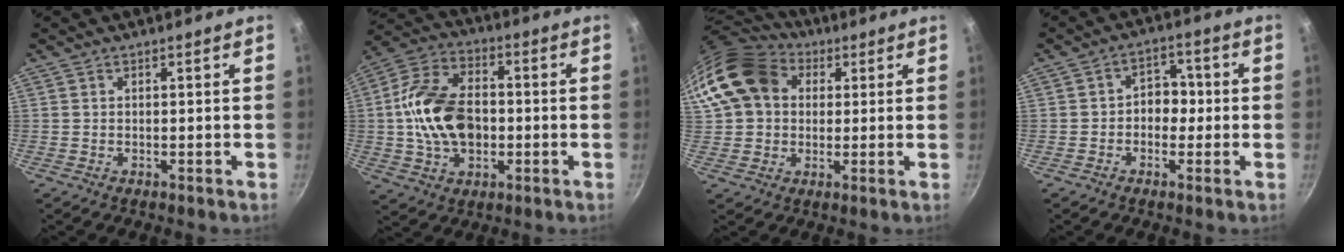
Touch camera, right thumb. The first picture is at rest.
{"total": 16.7, "force": [-0.8, 11.1, 12.4], "torque": [-0.209, 0.028, -0.023]}
{"total": 16.3, "force": [4.4, 13.0, 8.9], "torque": [-0.155, 0.027, 0.068]}
{"total": 5.3, "force": [-0.6, 4.2, 3.2], "torque": [0.000, 0.014, -0.017]}